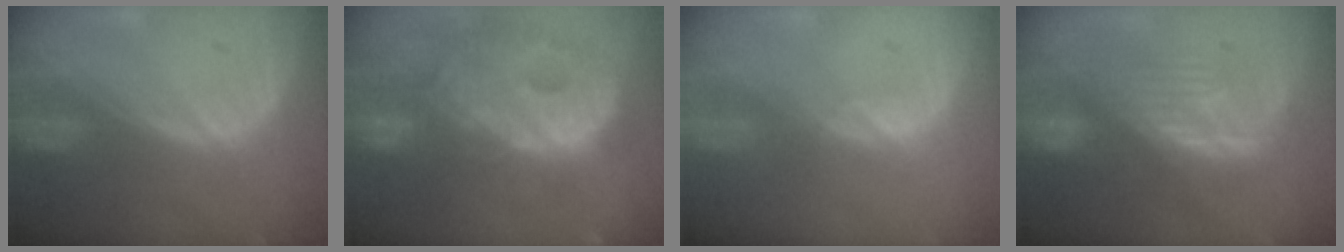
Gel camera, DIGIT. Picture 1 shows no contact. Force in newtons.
{"total": 14.2, "press": 12.3, "slide": 7.2}
{"total": 0.7, "press": 0.7, "slide": 0.2}
{"total": 9.2, "press": 8.7, "slide": 3.2}